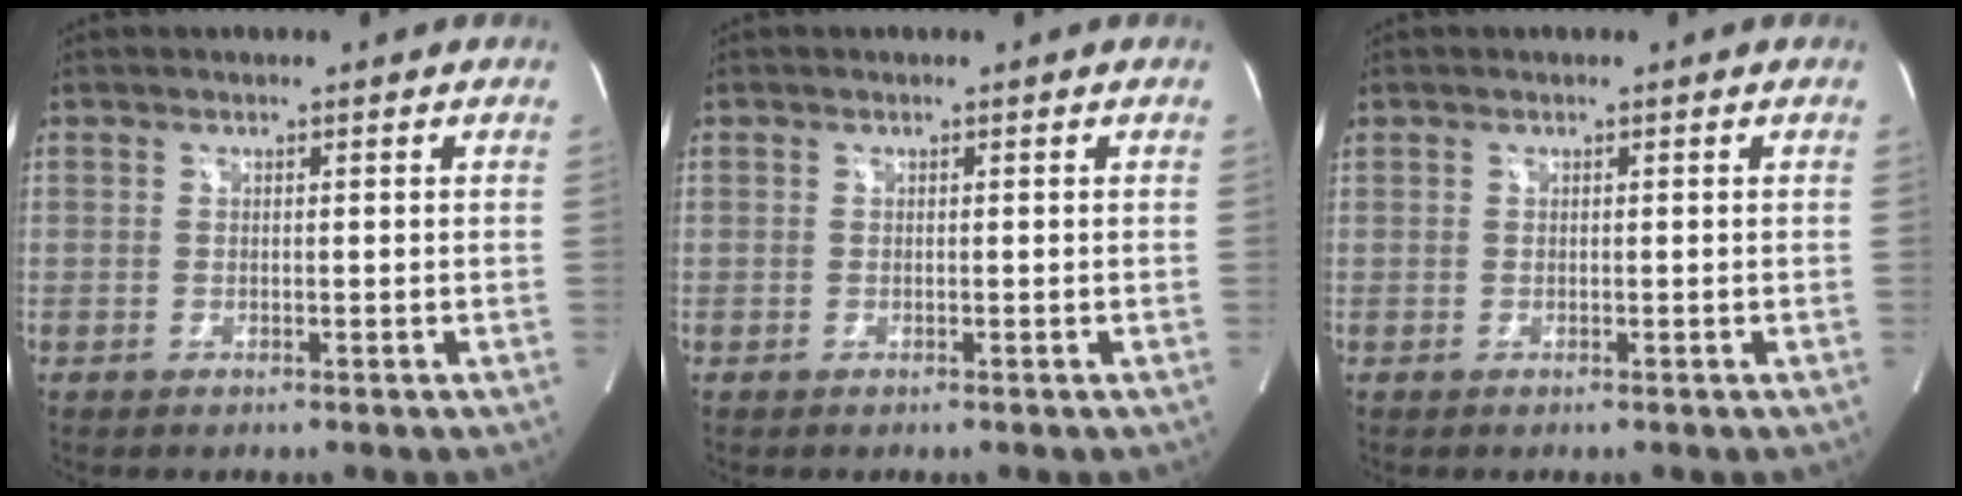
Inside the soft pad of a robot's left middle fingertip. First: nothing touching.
{"total": 0.0}
{"total": 0.0}